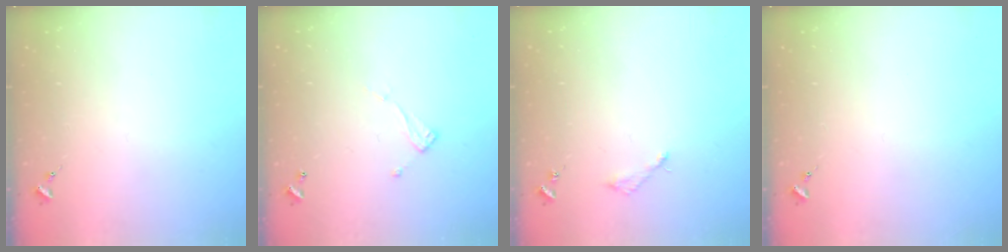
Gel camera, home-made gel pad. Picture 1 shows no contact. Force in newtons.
{"total": 6.6, "press": 6.6, "slide": 0.1}
{"total": 3.1, "press": 3.0, "slide": 0.3}
{"total": 0.0}